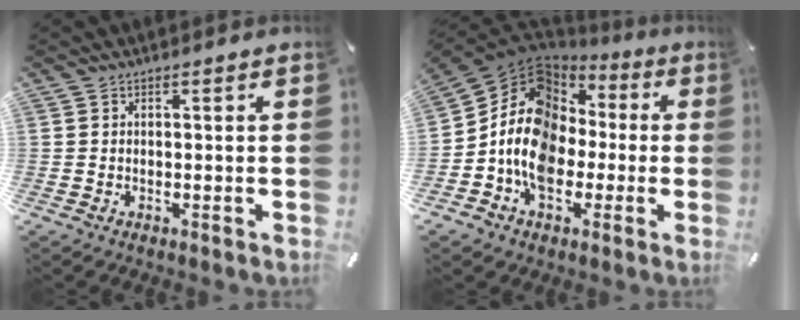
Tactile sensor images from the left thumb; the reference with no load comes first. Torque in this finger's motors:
{"motor_torque": [1.59, 2.55, 1.75, 1.01, 0.28]}